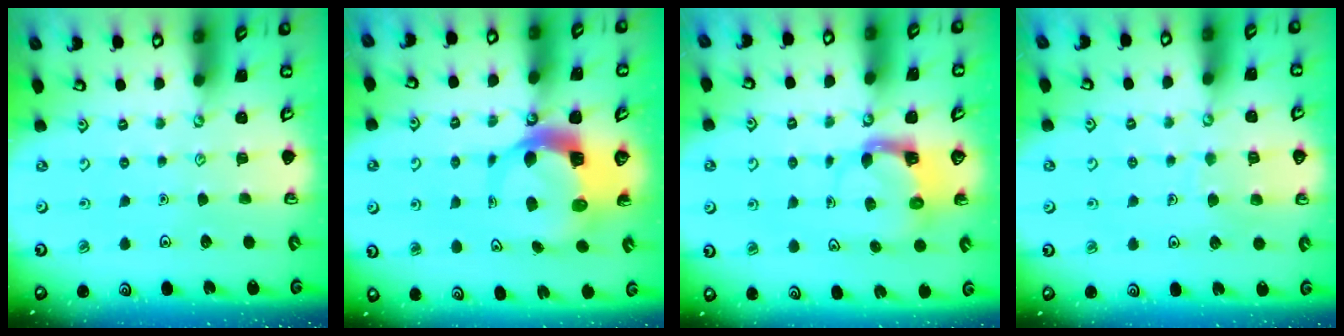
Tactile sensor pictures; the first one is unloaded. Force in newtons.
{"total": 7.3, "press": 7.2, "slide": 1.2}
{"total": 3.7, "press": 3.6, "slide": 0.5}
{"total": 6.1, "press": 6.1, "slide": 0.5}